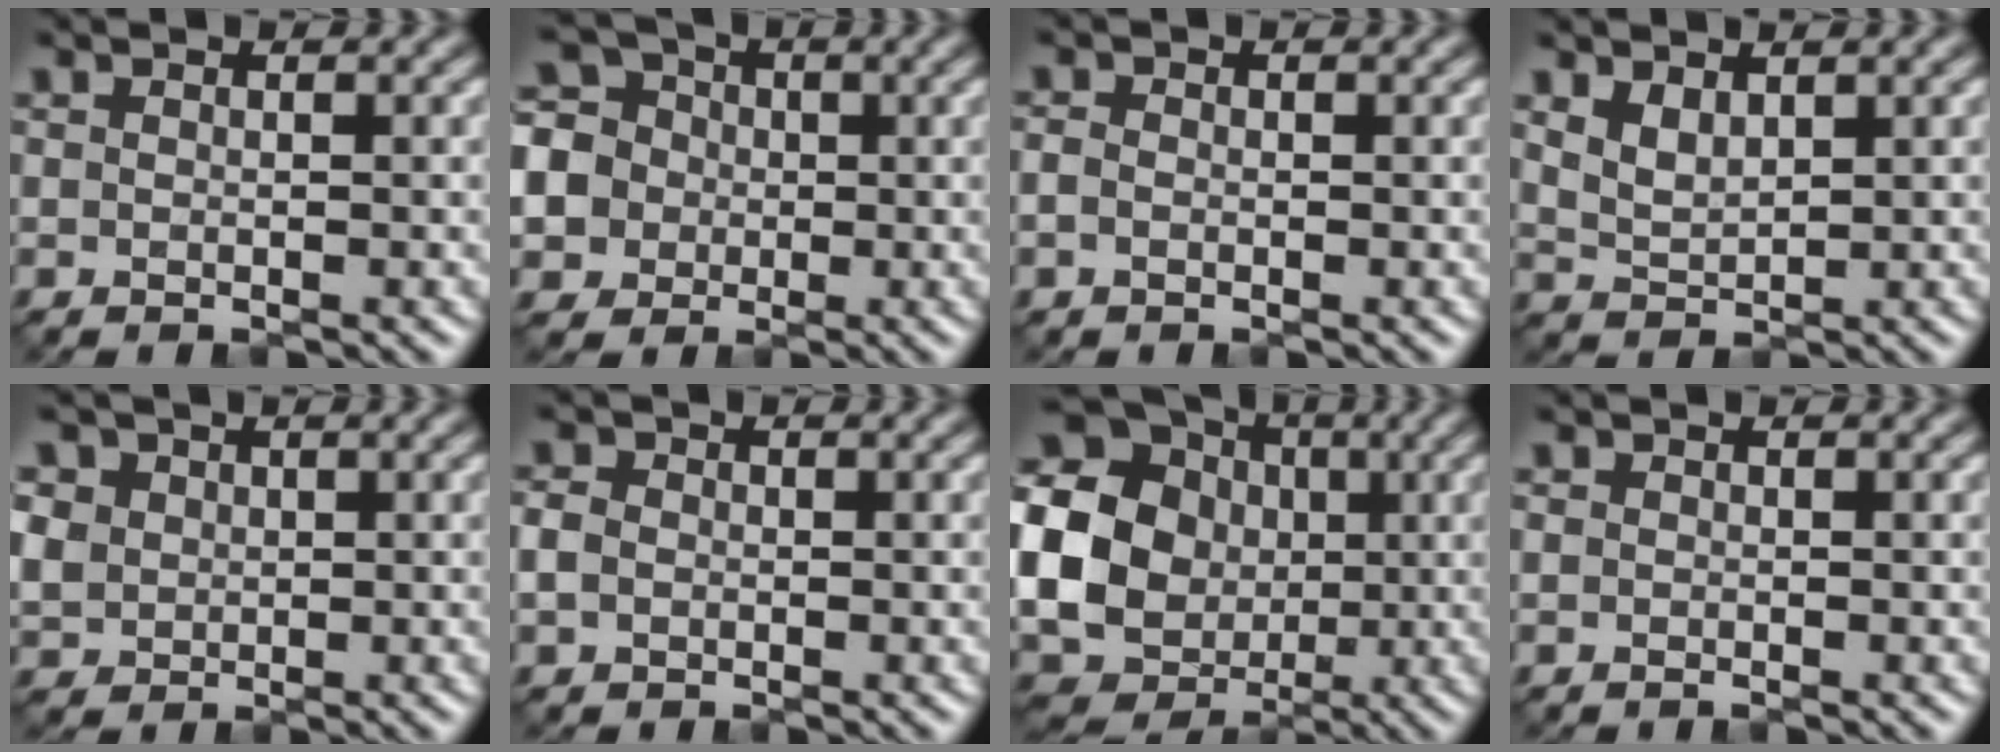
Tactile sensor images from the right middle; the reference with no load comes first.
{"total": 8.8, "force": [-1.3, 8.3, 2.7], "torque": [-0.074, 0.014, -0.052]}
{"total": 1.1, "force": [-0.3, 0.9, 0.6], "torque": [-0.011, -0.001, -0.010]}
{"total": 2.2, "force": [1.5, 1.1, 1.2], "torque": [-0.029, -0.004, 0.036]}
{"total": 5.9, "force": [2.2, 5.0, 2.4], "torque": [-0.084, 0.017, 0.036]}
{"total": 2.0, "force": [-0.2, 1.7, 0.9], "torque": [-0.018, -0.001, -0.009]}
{"total": 27.0, "force": [0.6, 25.6, 8.6], "torque": [-0.185, 0.014, -0.035]}
{"total": 0.6, "force": [-0.2, 0.5, 0.2], "torque": [0.000, -0.004, -0.004]}